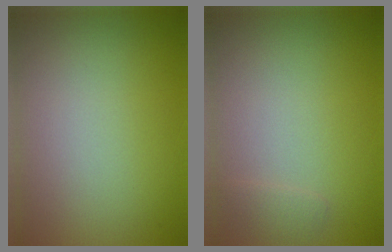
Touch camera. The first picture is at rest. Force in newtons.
{"total": 0.9, "press": 0.9, "slide": 0.0}